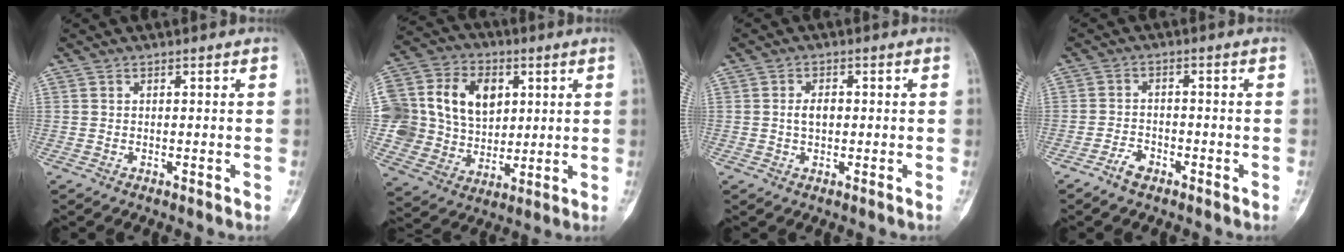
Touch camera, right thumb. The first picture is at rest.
{"total": 21.6, "force": [4.5, 17.2, 12.4], "torque": [-0.222, 0.023, 0.096]}
{"total": 2.9, "force": [0.0, 1.6, 2.4], "torque": [-0.045, 0.004, -0.002]}
{"total": 3.2, "force": [-2.3, 1.5, 1.5], "torque": [-0.031, 0.015, -0.043]}